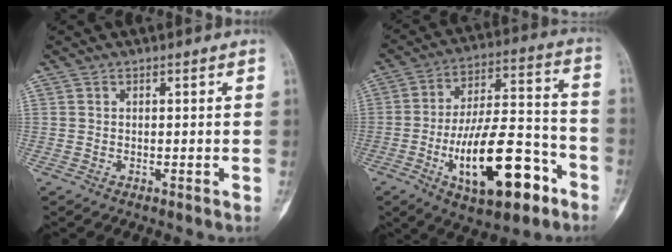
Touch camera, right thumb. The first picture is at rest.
{"total": 20.9, "force": [-8.9, 8.4, 16.9], "torque": [-0.266, 0.054, -0.133]}